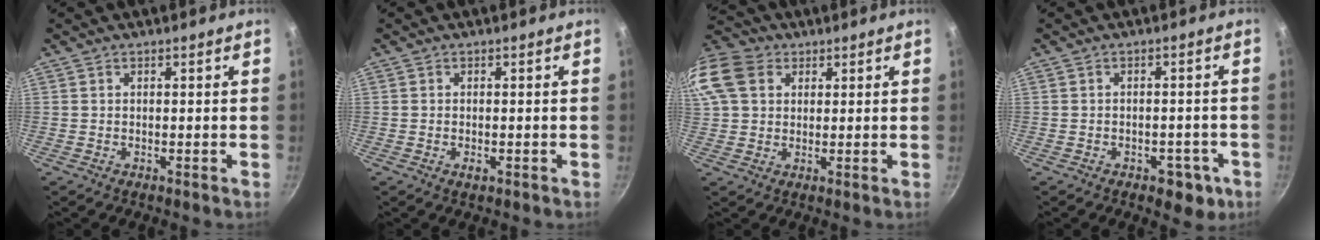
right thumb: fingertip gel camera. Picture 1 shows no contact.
{"total": 1.3, "force": [-0.5, 0.7, 1.0], "torque": [-0.017, -0.001, -0.008]}
{"total": 15.7, "force": [5.2, 12.2, 8.3], "torque": [-0.187, 0.027, 0.089]}
{"total": 5.8, "force": [-2.6, 3.6, 3.7], "torque": [-0.022, 0.018, -0.019]}